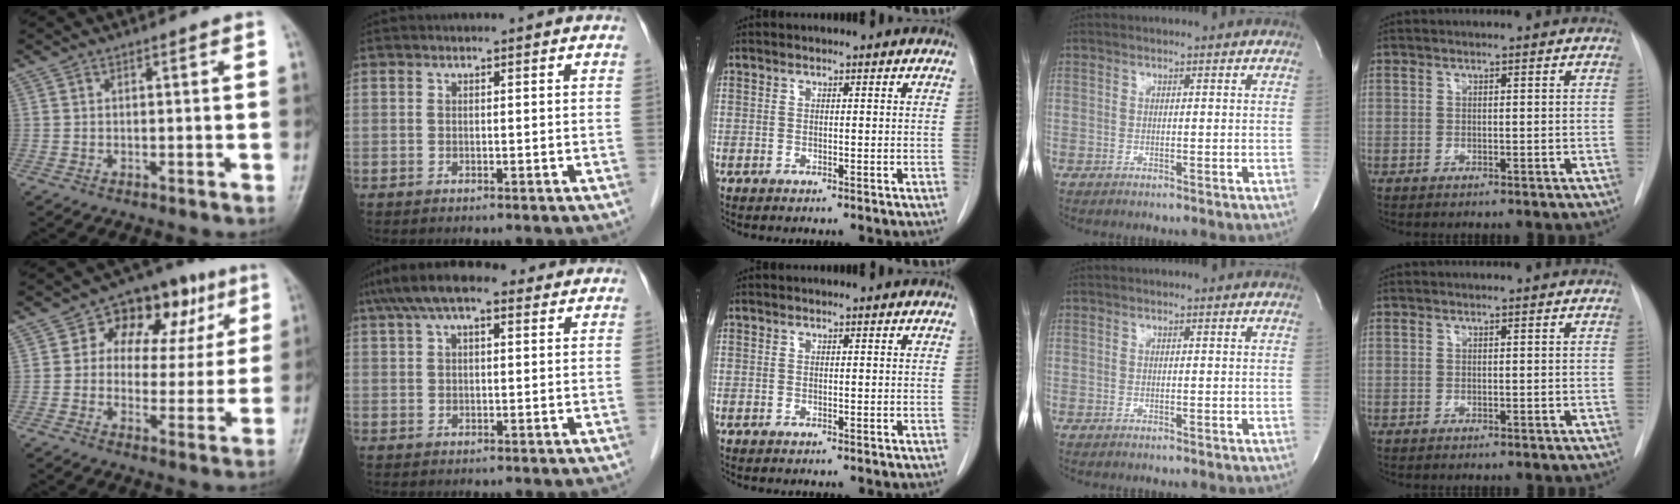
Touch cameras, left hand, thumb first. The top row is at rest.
{"thumb": {"total": 15.0, "force": [5.3, 9.9, 9.9], "torque": [-0.078, 0.014, 0.073]}, "index": {"total": 10.0, "force": [6.8, 3.3, 6.5], "torque": [-0.123, 0.051, 0.114]}}